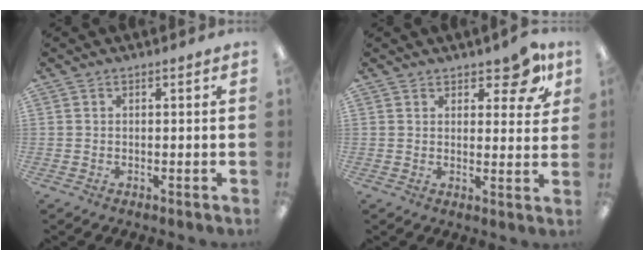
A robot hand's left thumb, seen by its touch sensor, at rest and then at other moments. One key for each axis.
{"total": 7.5, "fx": 5.4, "fy": 3.1, "fz": 4.2, "tx": -0.037, "ty": -0.035, "tz": 0.089}